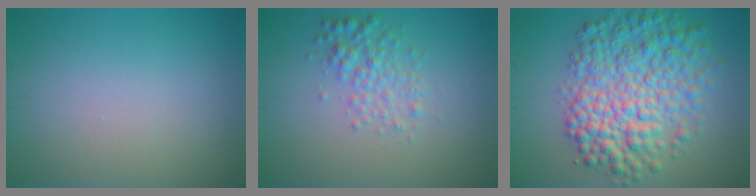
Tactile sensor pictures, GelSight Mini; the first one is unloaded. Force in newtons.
{"total": 2.5, "press": 2.5, "slide": 0.0}
{"total": 8.7, "press": 8.7, "slide": 0.1}